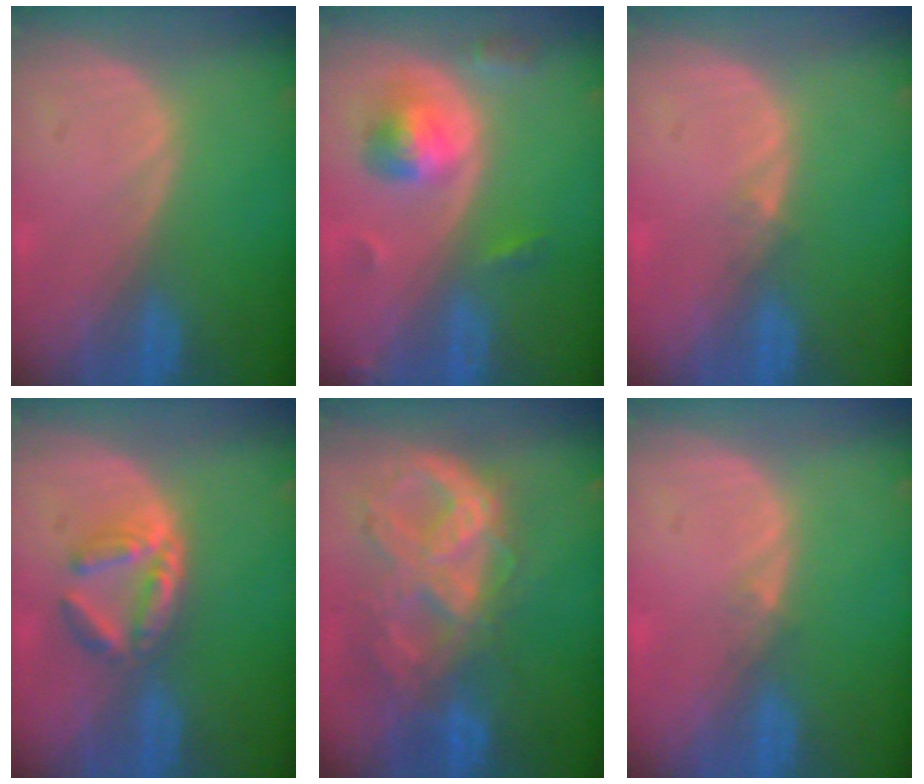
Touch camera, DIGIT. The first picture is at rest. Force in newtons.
{"total": 5.5, "press": 5.2, "slide": 1.8}
{"total": 0.9, "press": 0.7, "slide": 0.6}
{"total": 5.0, "press": 5.0, "slide": 0.8}
{"total": 10.5, "press": 8.8, "slide": 5.7}
{"total": 0.9, "press": 0.7, "slide": 0.6}